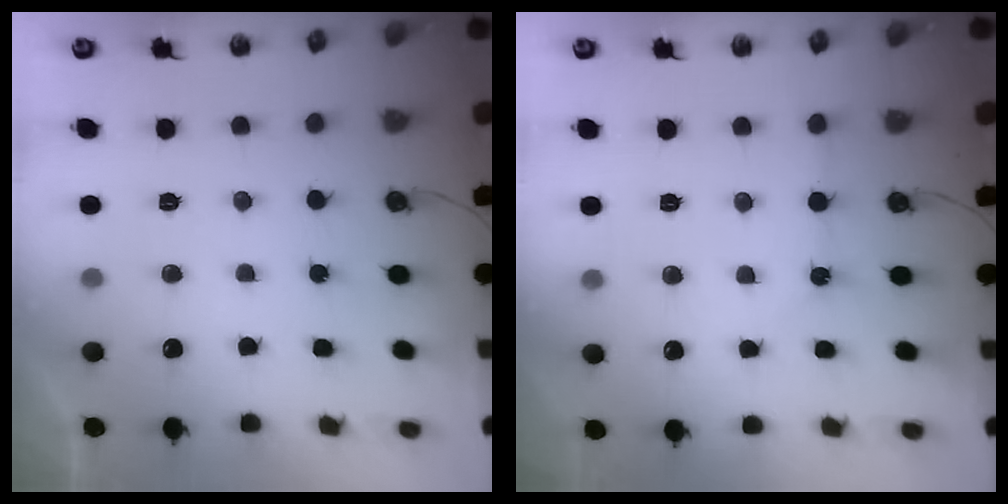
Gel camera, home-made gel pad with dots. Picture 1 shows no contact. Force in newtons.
{"total": 2.4, "press": 2.3, "slide": 0.3}